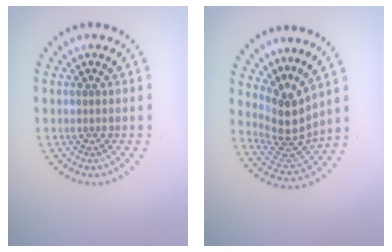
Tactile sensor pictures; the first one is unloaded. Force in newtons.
{"total": 3.9, "press": 2.8, "slide": 2.7}